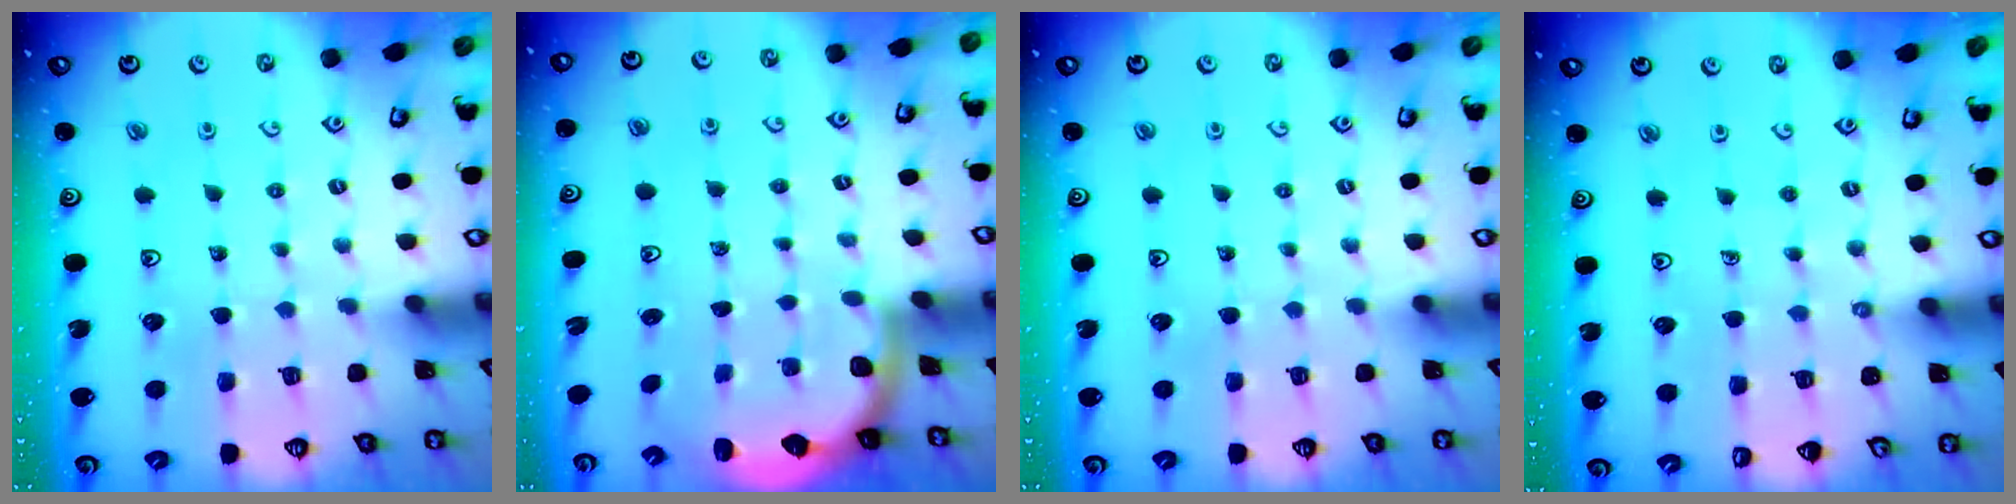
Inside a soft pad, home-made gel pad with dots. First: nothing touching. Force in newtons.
{"total": 2.2, "press": 2.1, "slide": 0.8}
{"total": 0.0}
{"total": 0.9, "press": 0.9, "slide": 0.1}